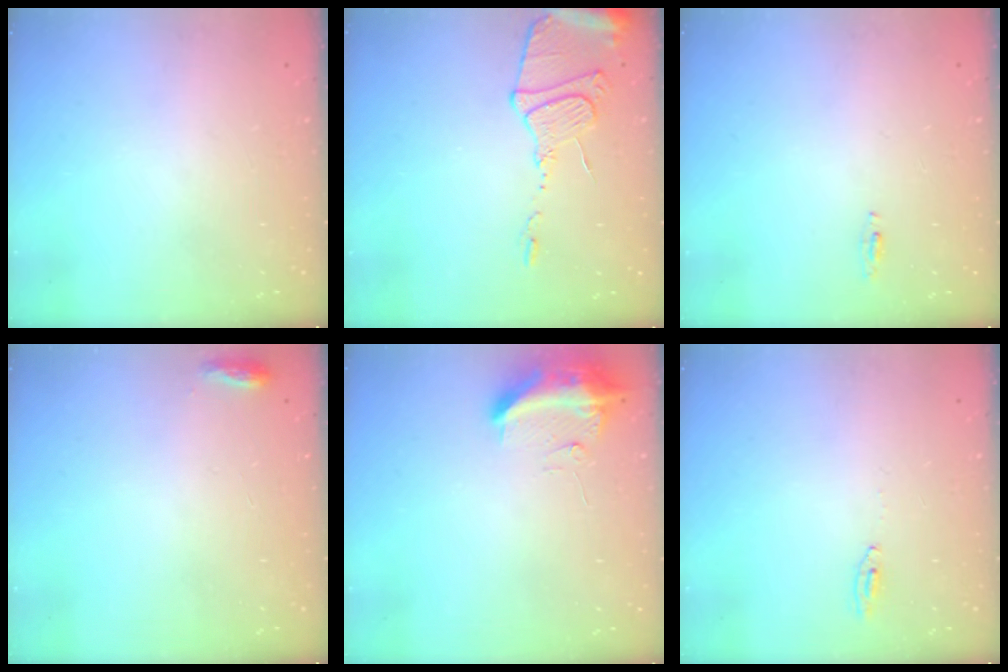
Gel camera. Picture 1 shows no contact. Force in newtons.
{"total": 12.3, "press": 12.3, "slide": 1.1}
{"total": 3.9, "press": 2.9, "slide": 2.6}
{"total": 3.7, "press": 3.6, "slide": 1.2}
{"total": 10.4, "press": 10.4, "slide": 1.0}
{"total": 2.9, "press": 2.8, "slide": 0.2}